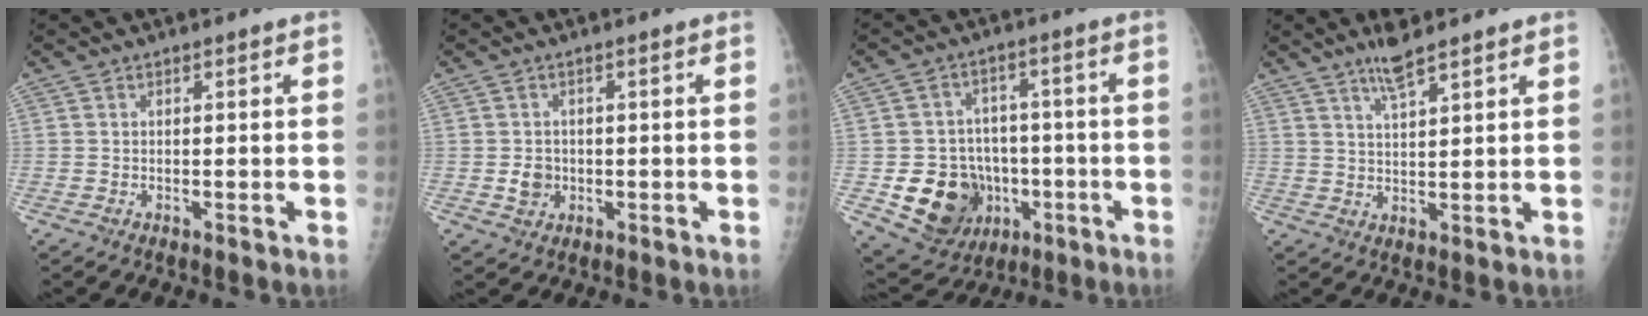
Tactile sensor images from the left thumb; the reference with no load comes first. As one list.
[{"total": 2.9, "force": [-0.4, 2.6, 1.3], "torque": [-0.008, 0.003, -0.002]}, {"total": 14.4, "force": [-3.9, 12.1, 6.9], "torque": [-0.083, 0.020, -0.045]}, {"total": 5.0, "force": [3.9, 0.6, 3.2], "torque": [-0.057, -0.020, 0.073]}]